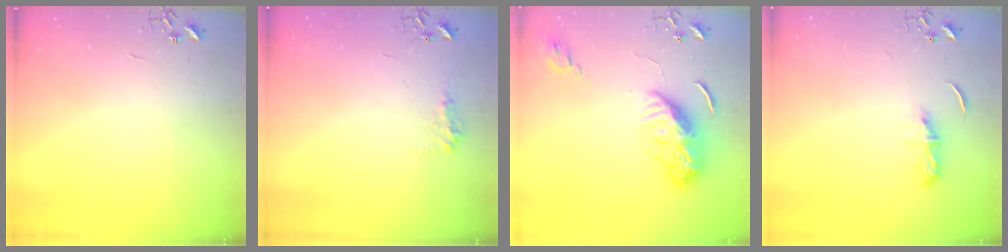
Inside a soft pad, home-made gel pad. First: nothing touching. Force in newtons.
{"total": 7.9, "press": 7.9, "slide": 0.3}
{"total": 11.9, "press": 11.9, "slide": 0.9}
{"total": 6.1, "press": 6.0, "slide": 0.7}